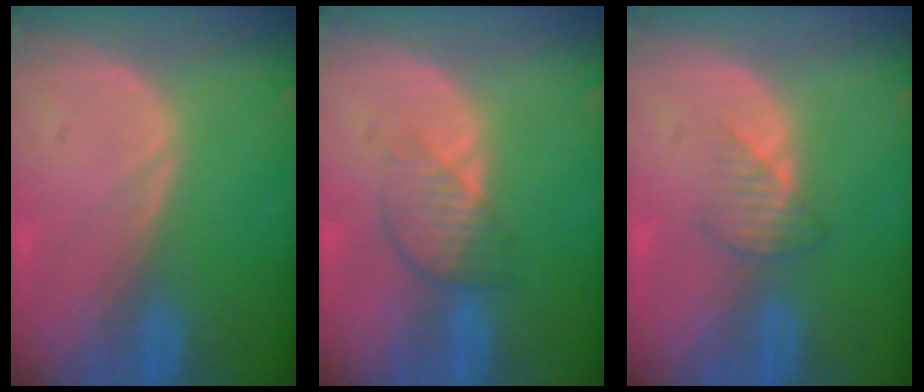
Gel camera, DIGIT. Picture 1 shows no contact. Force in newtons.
{"total": 3.9, "press": 3.6, "slide": 1.4}
{"total": 2.7, "press": 2.6, "slide": 0.7}